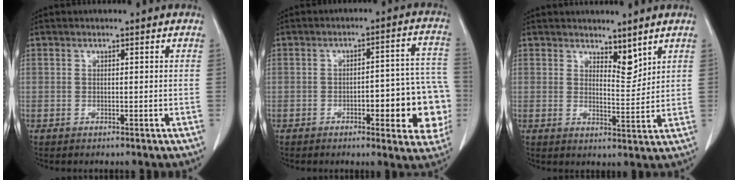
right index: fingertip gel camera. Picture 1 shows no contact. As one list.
[{"total": 13.0, "force": [-3.4, 3.8, 11.9], "torque": [-0.111, 0.034, -0.038]}, {"total": 3.7, "force": [3.0, 1.2, 1.8], "torque": [-0.027, -0.012, 0.054]}]